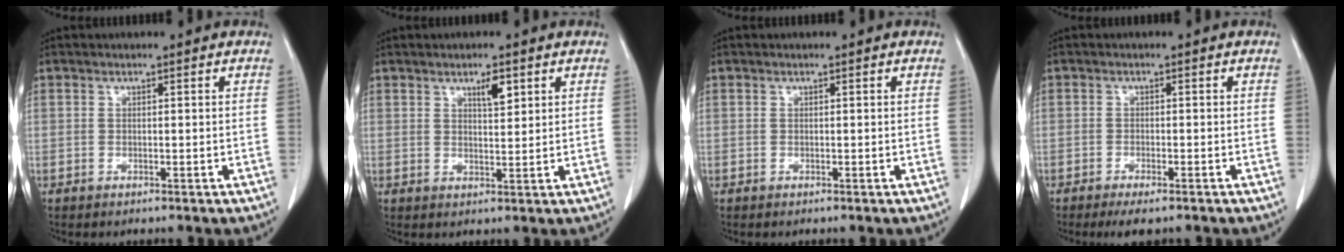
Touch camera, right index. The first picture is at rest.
{"total": 3.2, "force": [1.8, 0.8, 2.5], "torque": [-0.044, -0.003, 0.031]}
{"total": 0.0}
{"total": 3.5, "force": [-2.6, 0.8, 2.2], "torque": [-0.031, -0.007, -0.038]}